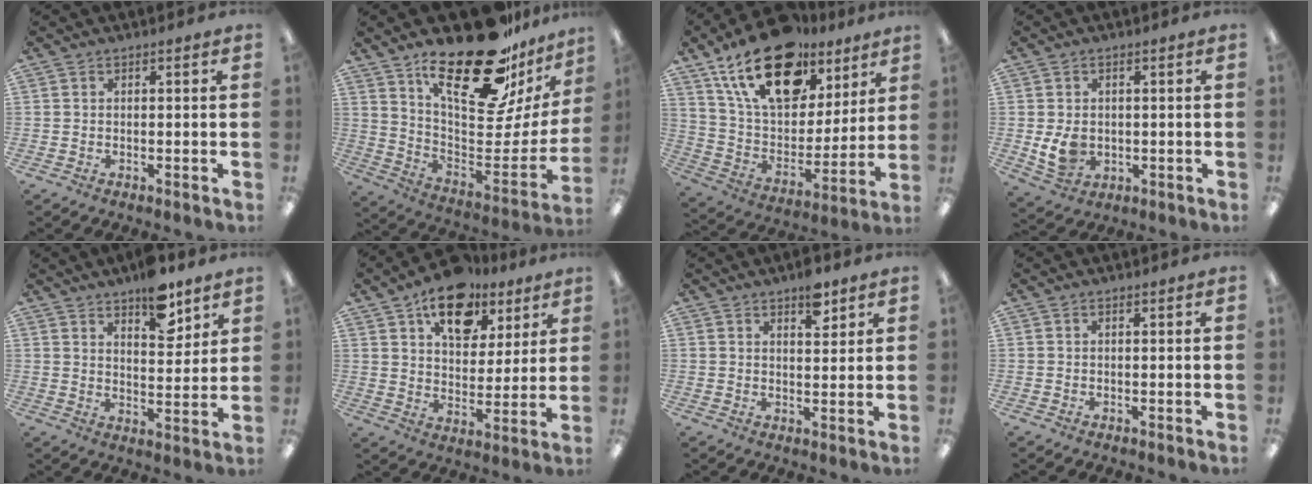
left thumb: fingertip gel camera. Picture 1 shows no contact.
{"total": 27.4, "force": [19.3, 9.7, 16.9], "torque": [-0.242, -0.129, 0.327]}
{"total": 23.0, "force": [14.6, 12.2, 13.0], "torque": [-0.225, -0.072, 0.262]}
{"total": 6.1, "force": [0.0, 4.9, 3.6], "torque": [-0.070, -0.002, 0.000]}
{"total": 10.1, "force": [7.5, 4.2, 5.3], "torque": [-0.061, -0.046, 0.126]}
{"total": 15.6, "force": [9.8, 9.2, 7.9], "torque": [-0.106, -0.049, 0.172]}
{"total": 6.2, "force": [4.2, 2.7, 3.6], "torque": [-0.034, -0.024, 0.065]}
{"total": 0.0}